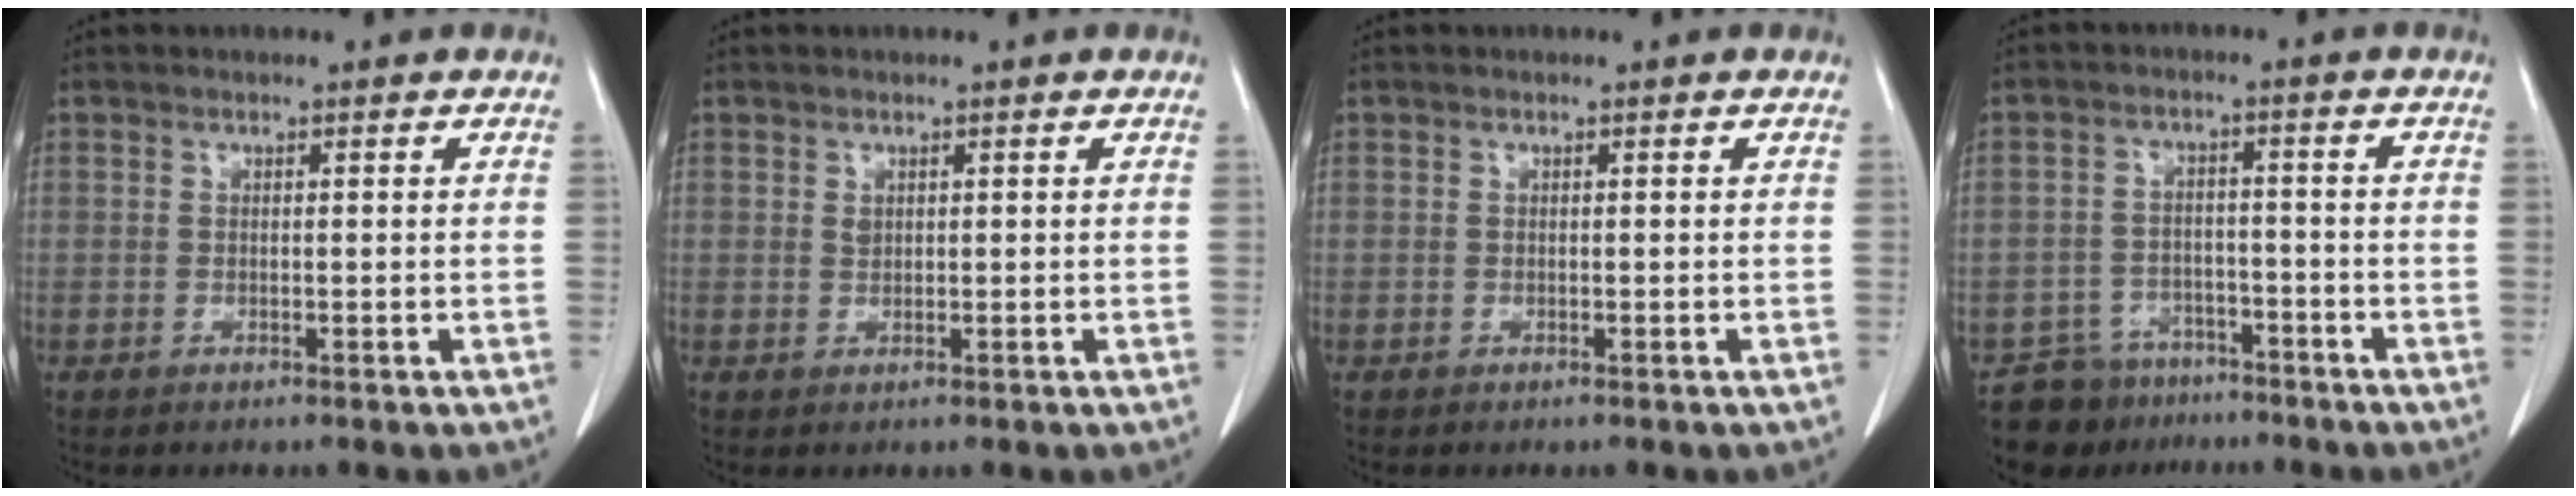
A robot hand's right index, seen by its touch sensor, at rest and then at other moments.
{"total": 0.8, "force": [0.4, 0.5, 0.4], "torque": [-0.006, -0.002, 0.008]}
{"total": 0.0}
{"total": 7.1, "force": [-5.7, 4.3, -0.3], "torque": [0.015, 0.022, -0.091]}